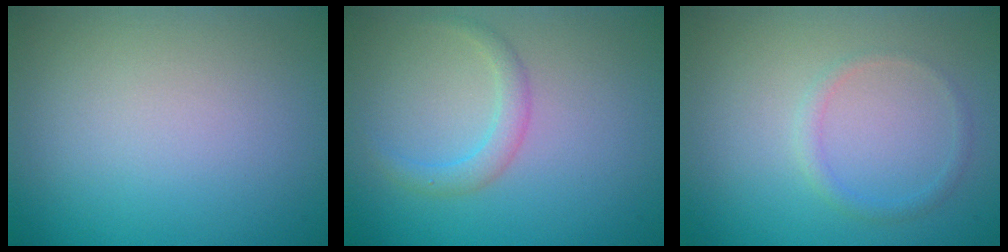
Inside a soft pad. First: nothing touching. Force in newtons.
{"total": 1.7, "press": 1.7, "slide": 0.0}
{"total": 1.2, "press": 1.2, "slide": 0.0}